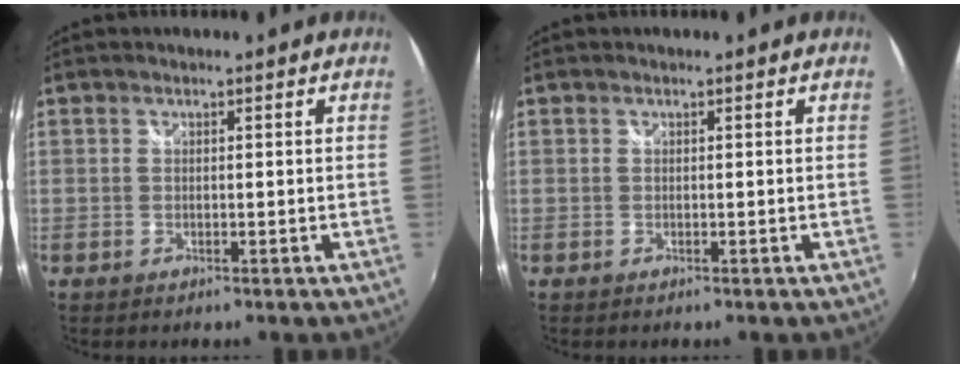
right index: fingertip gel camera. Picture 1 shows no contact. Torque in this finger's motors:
{"motor_torque": [-0.01, 0.01, 0.00, 0.01]}